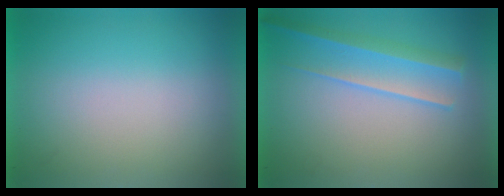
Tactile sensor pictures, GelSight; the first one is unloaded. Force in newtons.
{"total": 2.2}